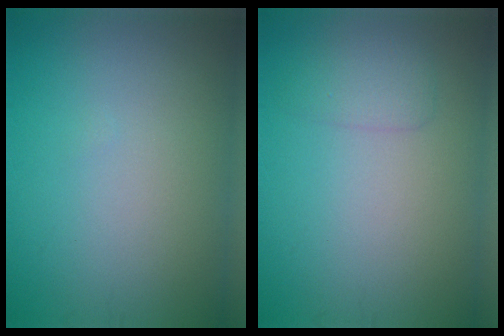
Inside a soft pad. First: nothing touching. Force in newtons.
{"total": 1.6, "press": 1.6, "slide": 0.0}